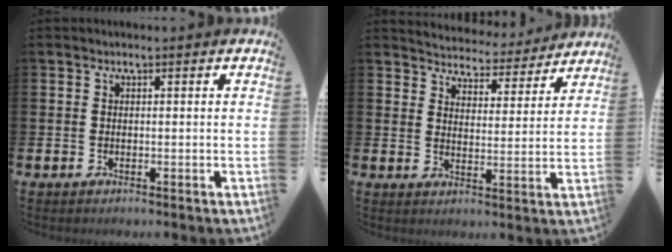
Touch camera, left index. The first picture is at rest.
{"total": 4.8, "force": [4.7, 1.1, -0.1], "torque": [-0.014, -0.042, 0.079]}